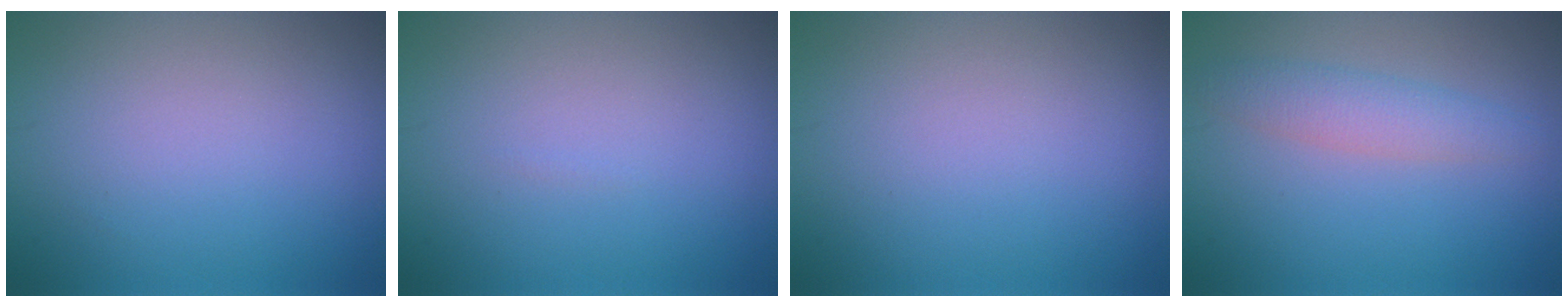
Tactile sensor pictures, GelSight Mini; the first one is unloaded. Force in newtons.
{"total": 0.0}
{"total": 0.0}
{"total": 2.8, "press": 2.8, "slide": 0.1}